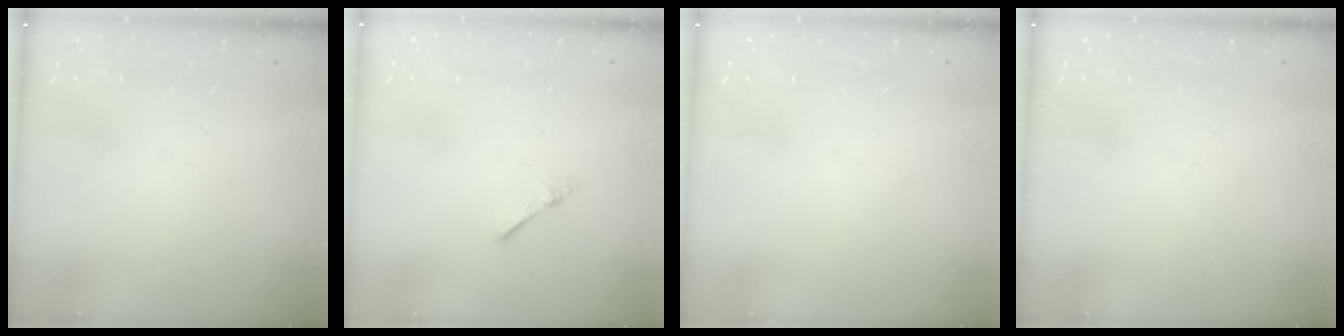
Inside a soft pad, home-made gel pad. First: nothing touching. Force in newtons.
{"total": 1.7, "press": 1.7, "slide": 0.3}
{"total": 0.0}
{"total": 0.0}